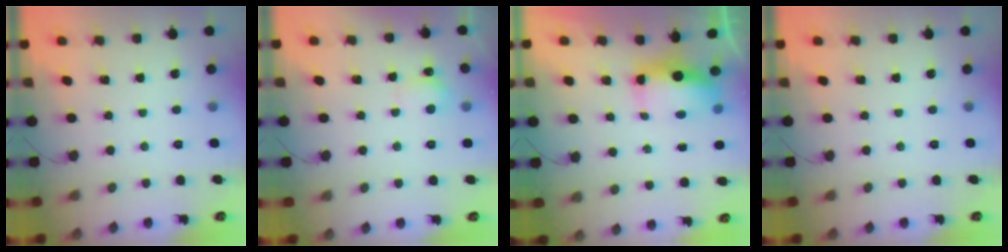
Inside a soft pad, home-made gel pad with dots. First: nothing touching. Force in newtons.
{"total": 5.5, "press": 5.2, "slide": 1.5}
{"total": 13.9, "press": 9.2, "slide": 10.5}
{"total": 0.0}